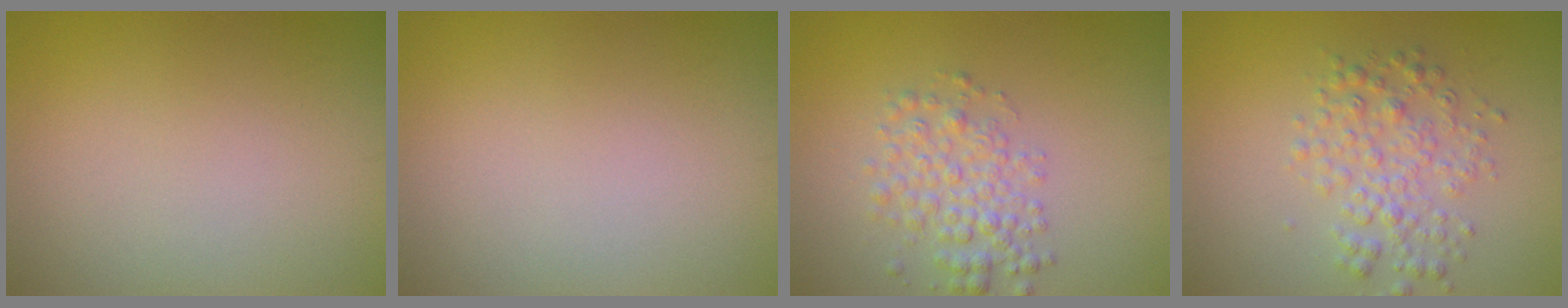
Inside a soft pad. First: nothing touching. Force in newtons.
{"total": 0.0}
{"total": 3.2, "press": 3.2, "slide": 0.1}
{"total": 3.1, "press": 3.1, "slide": 0.0}